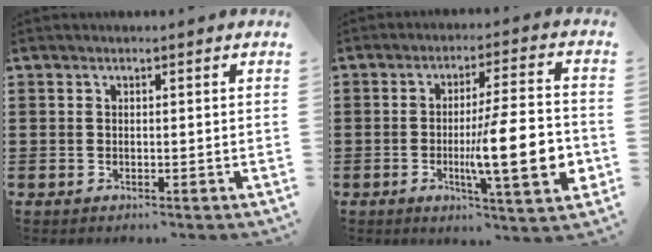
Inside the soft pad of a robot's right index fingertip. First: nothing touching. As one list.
[{"total": 13.9, "force": [-2.7, 2.5, 13.4], "torque": [-0.208, -0.016, -0.049]}]